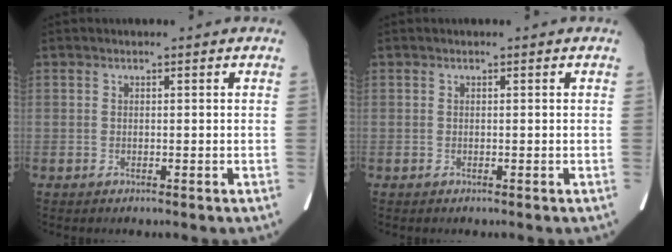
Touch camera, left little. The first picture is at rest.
{"total": 0.0}